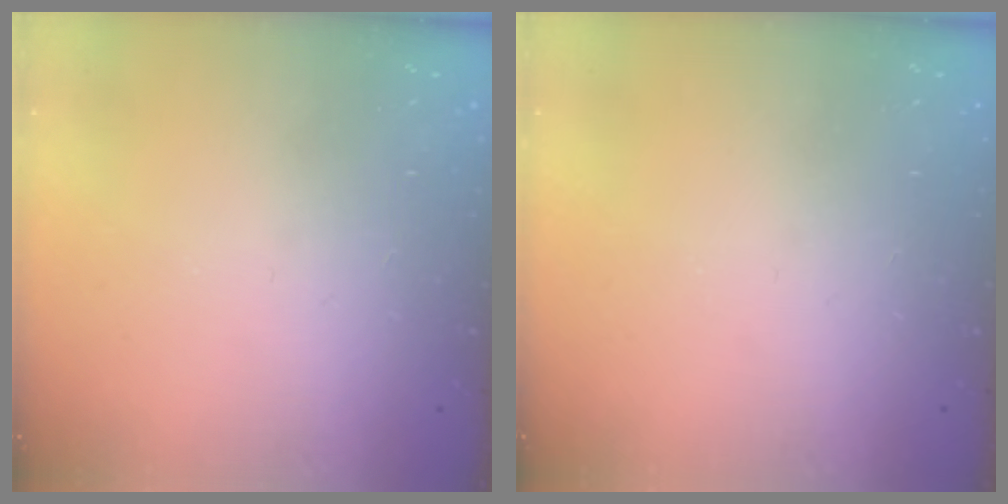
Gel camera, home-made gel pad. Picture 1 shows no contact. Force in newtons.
{"total": 0.0}